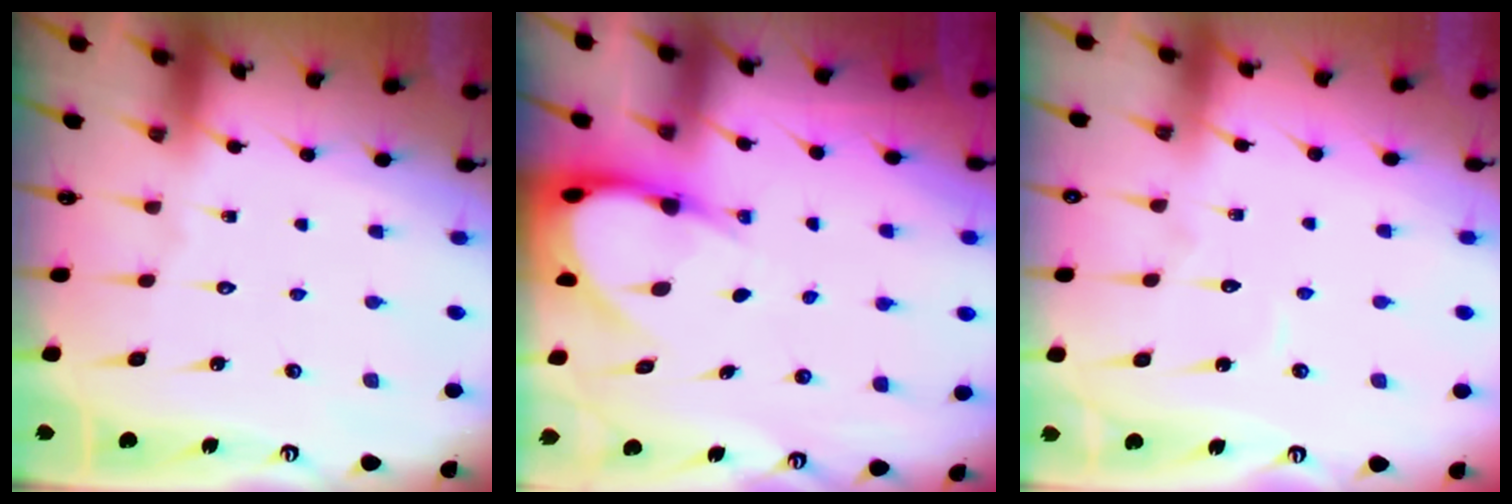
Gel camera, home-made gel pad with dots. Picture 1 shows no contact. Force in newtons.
{"total": 6.3, "press": 6.3, "slide": 0.5}
{"total": 2.9, "press": 2.9, "slide": 0.3}